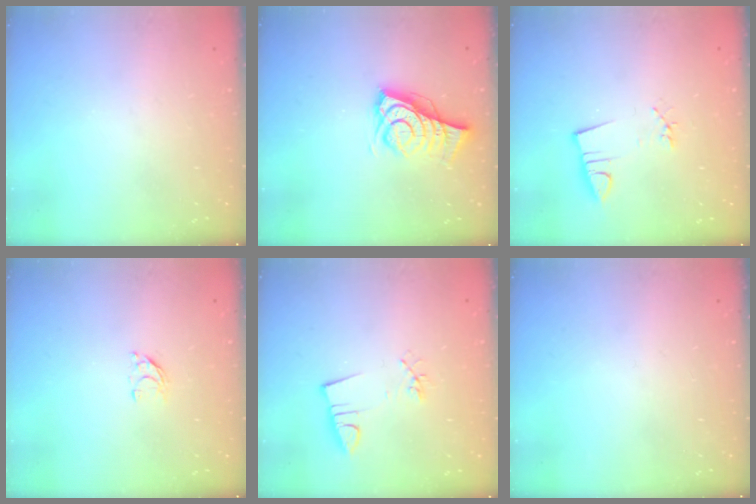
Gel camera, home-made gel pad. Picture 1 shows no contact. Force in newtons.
{"total": 9.3, "press": 8.8, "slide": 2.9}
{"total": 3.2, "press": 1.8, "slide": 2.6}
{"total": 3.2, "press": 3.2, "slide": 0.3}
{"total": 3.1, "press": 1.6, "slide": 2.7}
{"total": 0.0}